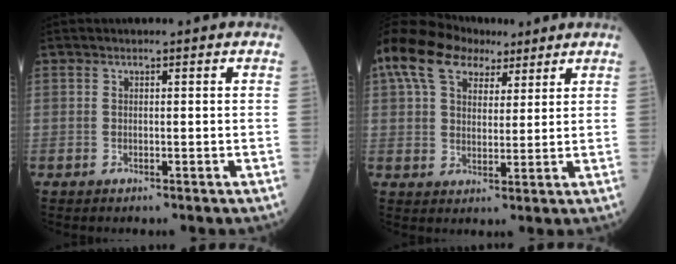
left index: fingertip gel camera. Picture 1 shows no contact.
{"total": 14.1, "force": [9.1, 8.1, 7.1], "torque": [-0.157, 0.059, 0.164]}